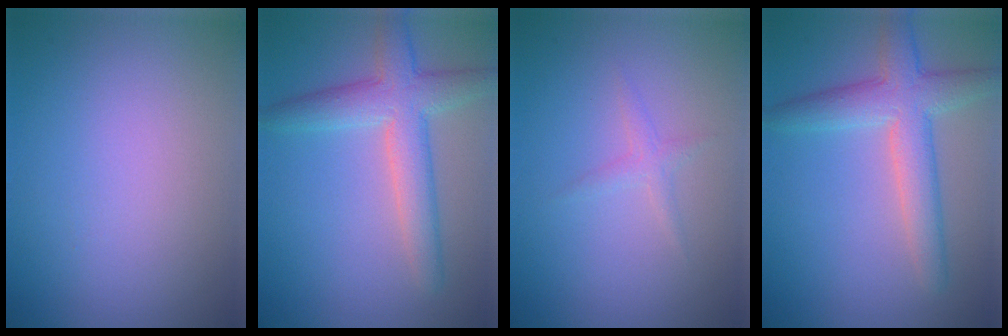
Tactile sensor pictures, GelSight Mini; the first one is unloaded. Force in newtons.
{"total": 4.9, "press": 4.9, "slide": 0.2}
{"total": 1.0, "press": 1.0, "slide": 0.1}
{"total": 4.9, "press": 4.9, "slide": 0.2}